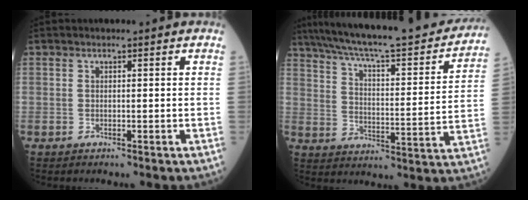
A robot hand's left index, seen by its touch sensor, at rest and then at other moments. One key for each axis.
{"total": 28.7, "fx": 24.9, "fy": 3.9, "fz": 13.8, "tx": -0.222, "ty": -0.023, "tz": 0.335}